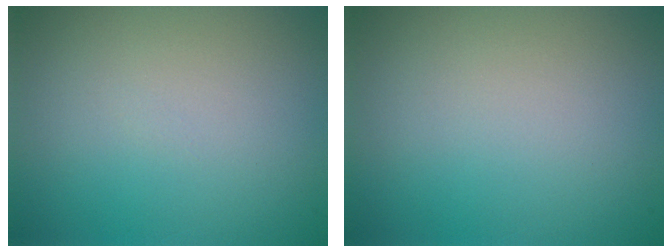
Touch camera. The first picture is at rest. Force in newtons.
{"total": 0.0}